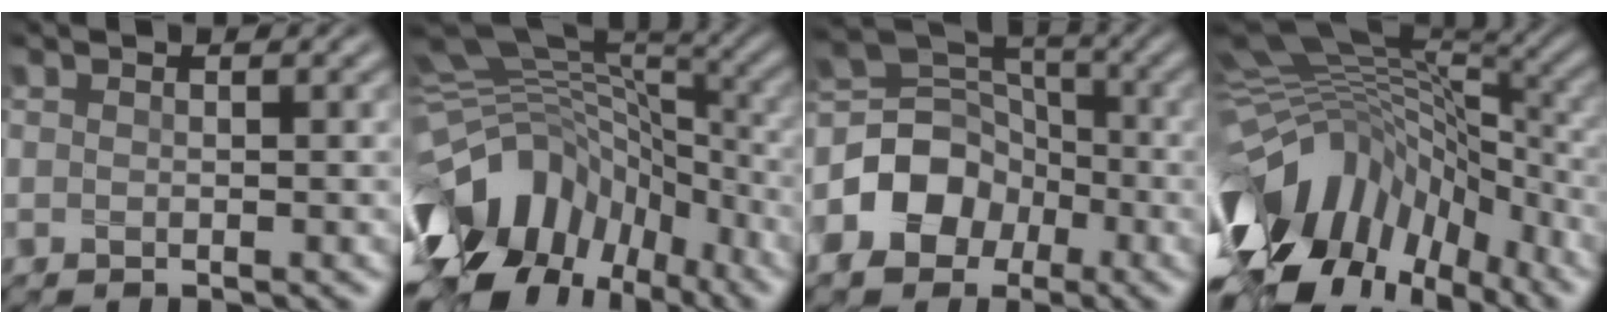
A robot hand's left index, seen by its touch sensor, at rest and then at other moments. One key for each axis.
{"total": 15.3, "fx": -7.2, "fy": 9.7, "fz": 9.5, "tx": -0.194, "ty": 0.010, "tz": -0.086}
{"total": 7.4, "fx": -2.9, "fy": 5.6, "fz": 3.7, "tx": -0.064, "ty": 0.014, "tz": -0.061}
{"total": 14.3, "fx": -5.6, "fy": 7.8, "fz": 10.6, "tx": -0.221, "ty": 0.006, "tz": -0.095}